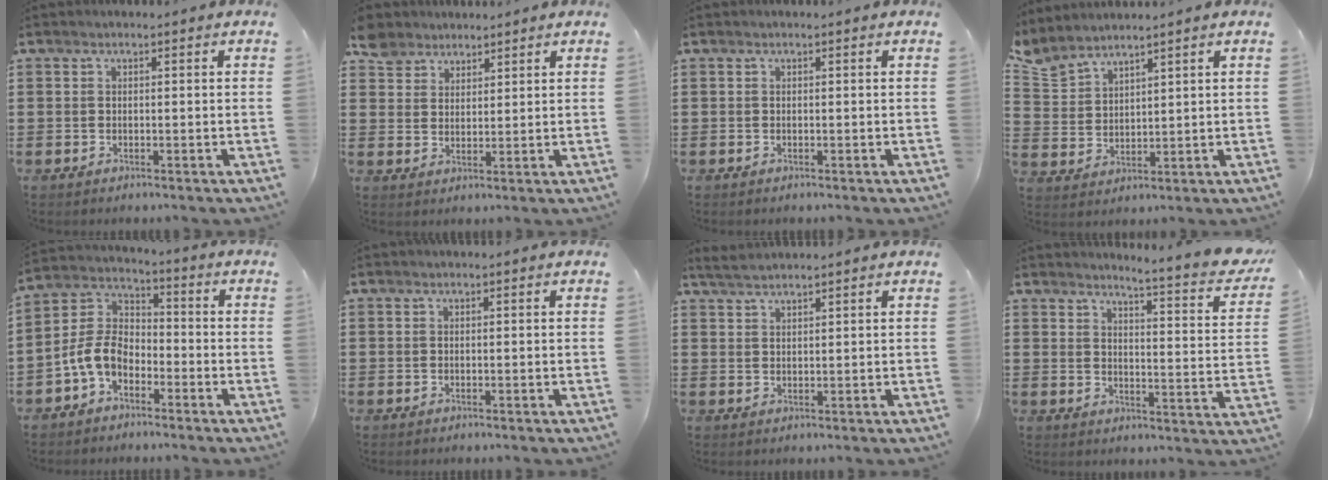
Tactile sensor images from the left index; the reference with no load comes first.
{"total": 4.7, "force": [4.0, 2.4, 0.4], "torque": [-0.028, 0.000, 0.078]}
{"total": 0.0}
{"total": 4.2, "force": [3.9, 1.3, 0.7], "torque": [-0.032, -0.012, 0.073]}
{"total": 6.7, "force": [-3.7, 4.0, 4.0], "torque": [-0.118, -0.005, -0.084]}
{"total": 0.0}
{"total": 2.2, "force": [2.1, 0.1, 0.7], "torque": [-0.018, 0.002, 0.040]}
{"total": 4.8, "force": [4.3, -0.8, 2.1], "torque": [-0.046, -0.044, 0.063]}